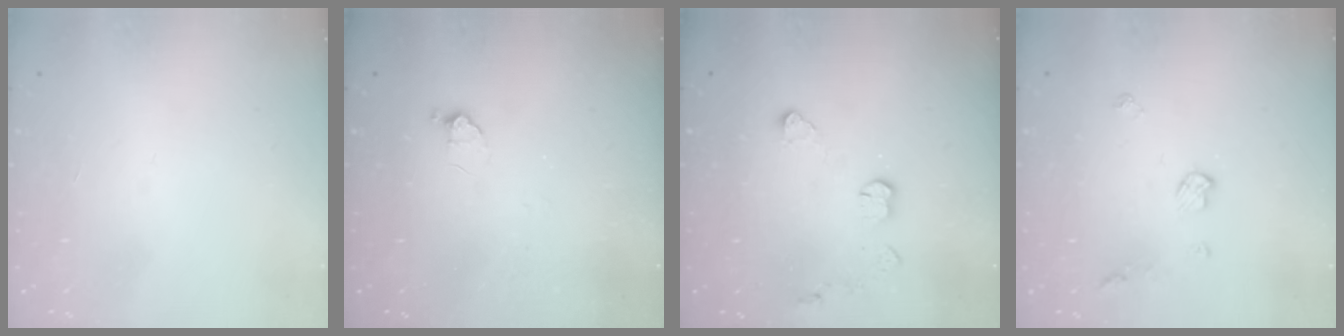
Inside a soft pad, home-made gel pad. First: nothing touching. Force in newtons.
{"total": 4.4, "press": 4.4, "slide": 0.8}
{"total": 5.1, "press": 5.1, "slide": 0.2}
{"total": 6.9, "press": 6.8, "slide": 0.8}